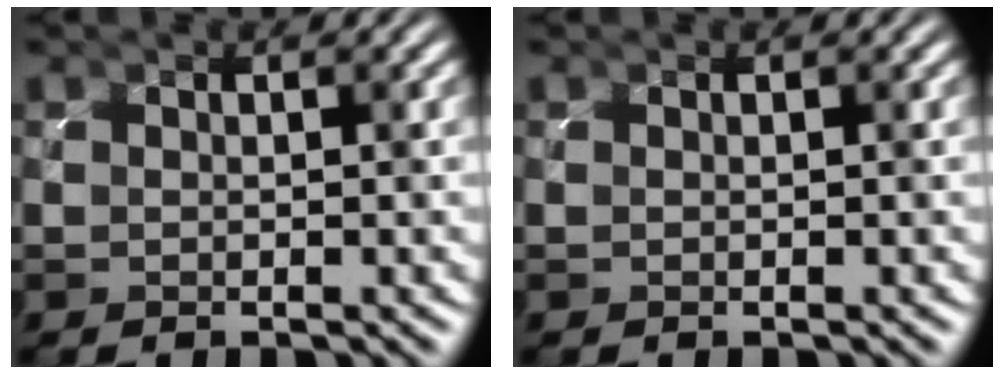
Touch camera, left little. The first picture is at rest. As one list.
[{"total": 0.0}]